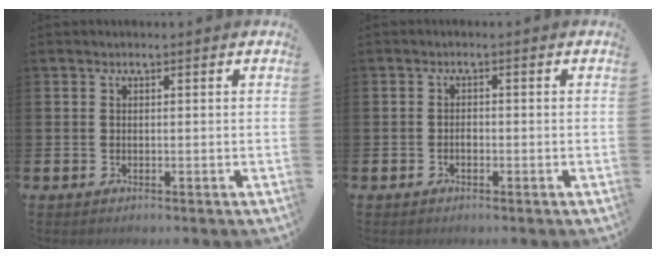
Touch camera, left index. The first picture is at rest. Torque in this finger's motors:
{"motor_torque": [-0.13, 0.18, -0.04, 0.00]}